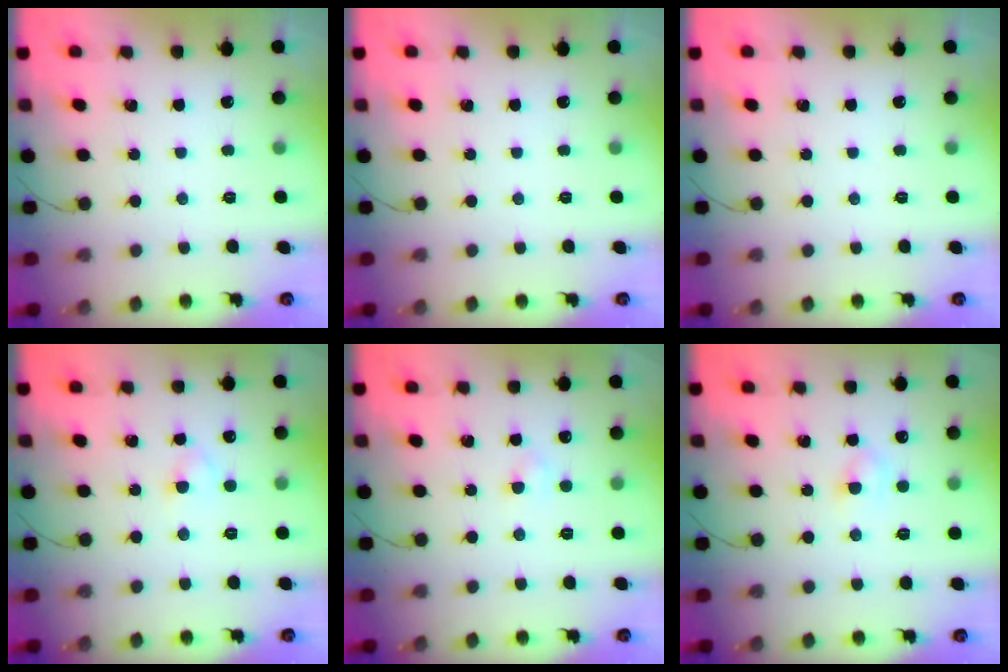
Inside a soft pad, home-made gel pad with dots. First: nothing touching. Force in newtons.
{"total": 0.0}
{"total": 0.0}
{"total": 2.5, "press": 2.3, "slide": 1.0}
{"total": 1.8, "press": 1.6, "slide": 0.8}
{"total": 3.3, "press": 3.0, "slide": 1.3}